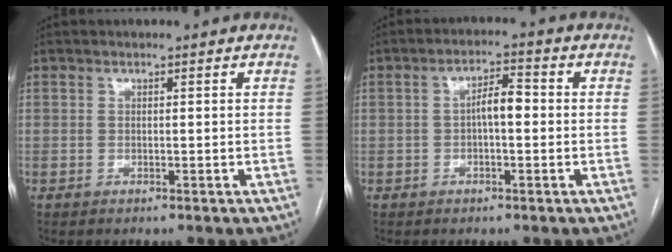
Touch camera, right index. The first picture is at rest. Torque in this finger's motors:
{"motor_torque": [0.63, -0.02, 0.35, 0.08]}